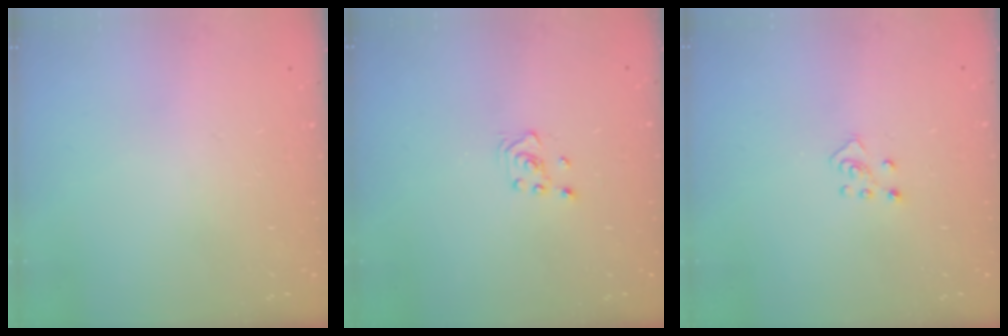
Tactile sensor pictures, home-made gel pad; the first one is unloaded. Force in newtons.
{"total": 2.8, "press": 2.6, "slide": 1.1}
{"total": 4.6, "press": 4.6, "slide": 0.3}